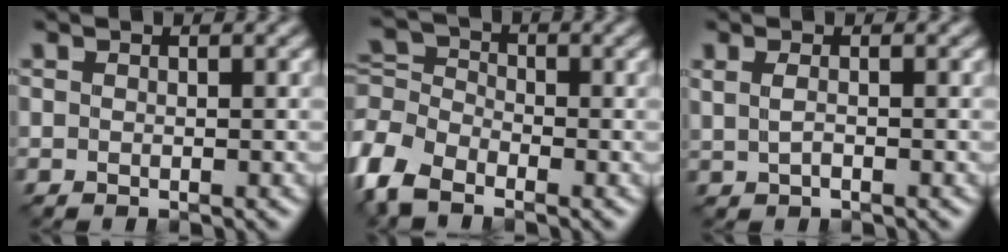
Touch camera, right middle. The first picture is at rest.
{"total": 5.2, "force": [-3.3, 2.9, 2.8], "torque": [-0.067, 0.009, -0.082]}
{"total": 0.9, "force": [0.1, 0.2, 0.9], "torque": [-0.027, 0.002, 0.004]}